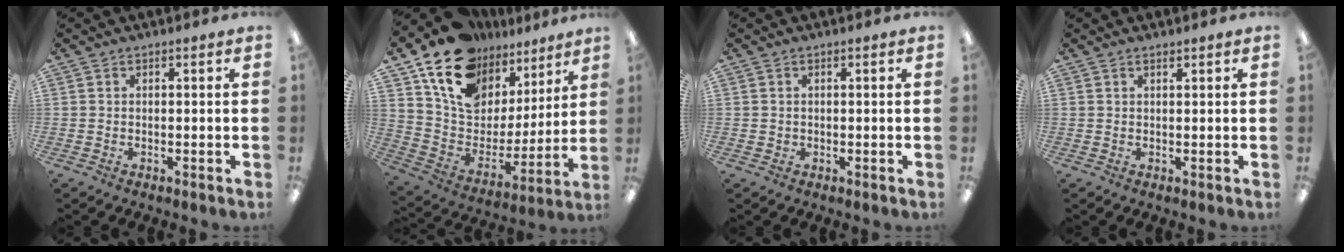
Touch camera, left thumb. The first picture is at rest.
{"total": 18.0, "force": [12.9, 10.4, 7.0], "torque": [-0.138, -0.088, 0.237]}
{"total": 0.7, "force": [0.1, 0.6, -0.1], "torque": [0.001, 0.005, 0.001]}
{"total": 0.8, "force": [0.7, 0.2, 0.3], "torque": [-0.006, 0.000, 0.013]}